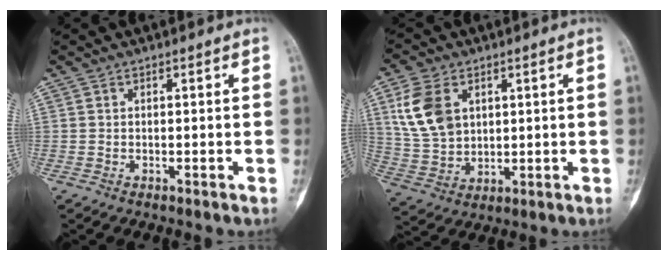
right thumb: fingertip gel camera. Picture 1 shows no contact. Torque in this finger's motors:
{"motor_torque": [-0.11, 0.56, 1.15, 0.29, 0.10]}